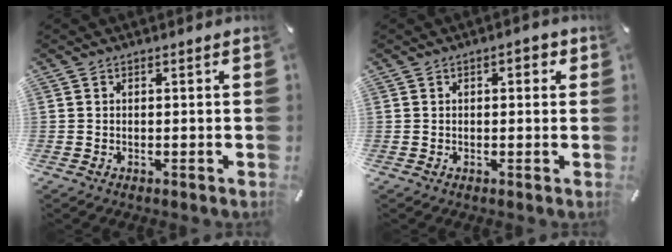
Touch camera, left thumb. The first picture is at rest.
{"total": 2.2, "force": [0.5, 1.2, 1.8], "torque": [-0.020, 0.003, 0.002]}